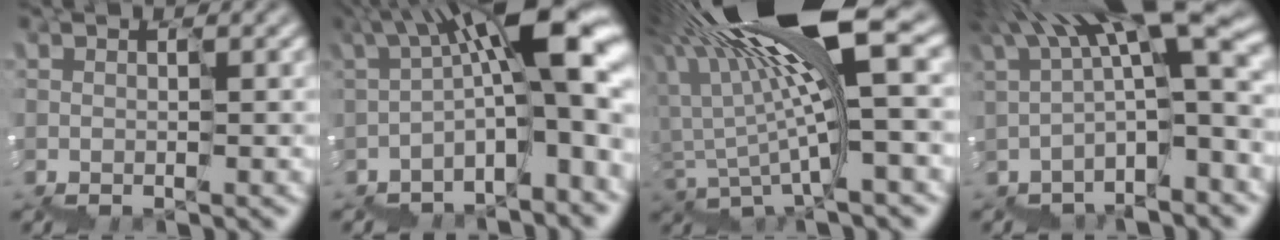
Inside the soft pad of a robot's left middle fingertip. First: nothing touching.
{"total": 11.3, "force": [-1.3, 3.3, 10.7], "torque": [-0.157, 0.041, -0.014]}
{"total": 11.8, "force": [4.1, 3.0, 10.6], "torque": [-0.212, 0.016, 0.080]}
{"total": 10.2, "force": [1.9, 2.5, 9.7], "torque": [-0.153, 0.032, 0.044]}